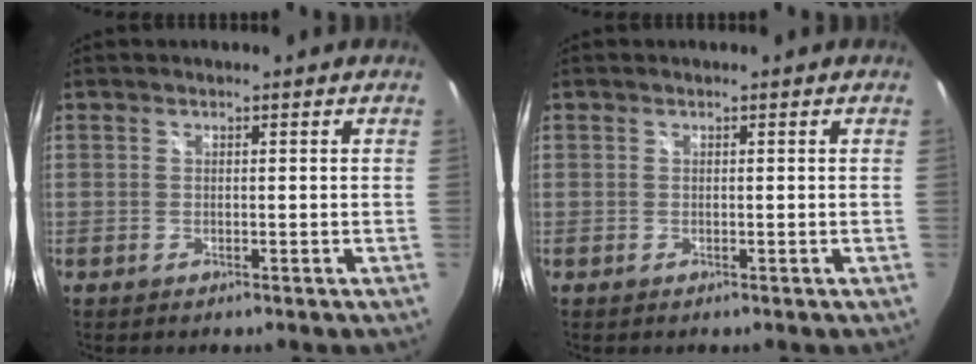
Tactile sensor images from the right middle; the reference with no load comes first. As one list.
[{"total": 0.0}]